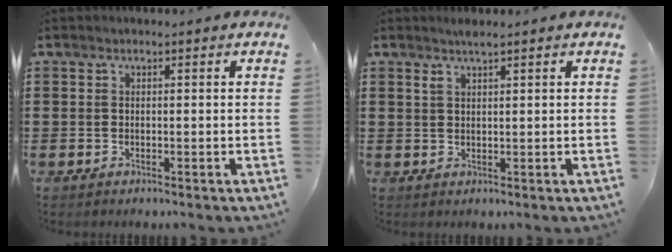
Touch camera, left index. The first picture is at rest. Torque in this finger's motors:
{"motor_torque": [0.26, -0.30, 0.14, 0.01]}